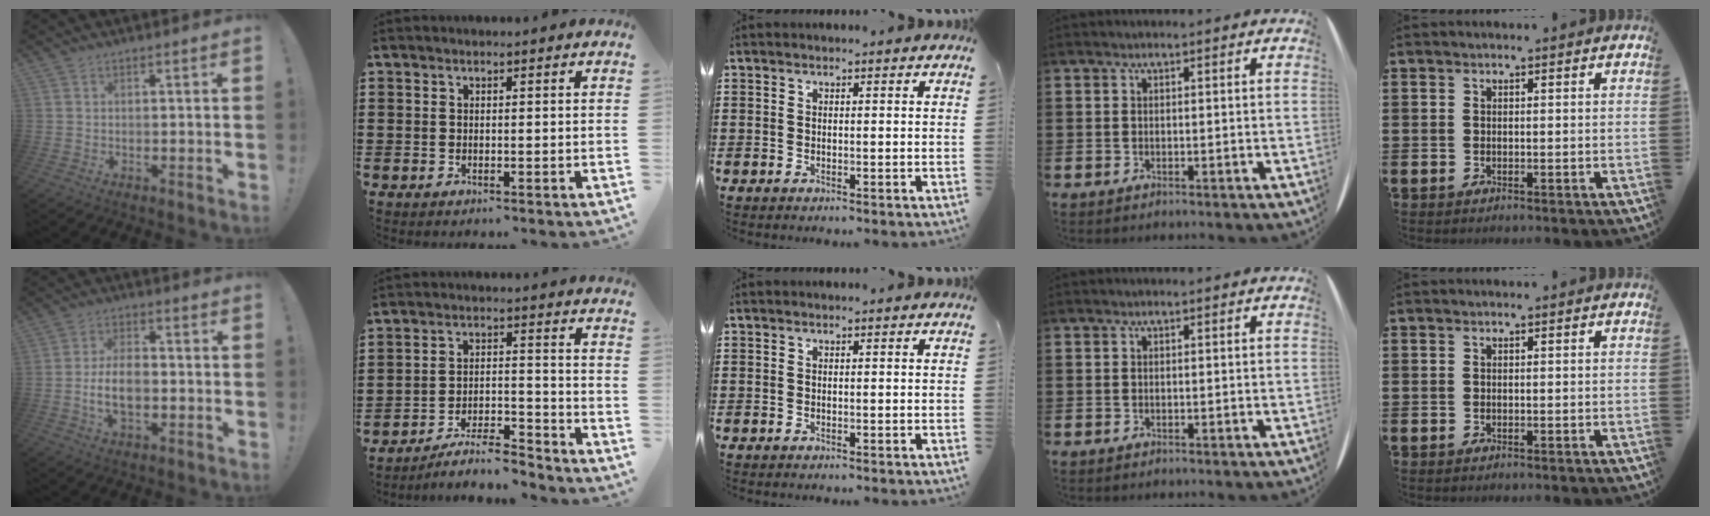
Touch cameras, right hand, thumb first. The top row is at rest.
{"thumb": {"total": 8.8, "force": [-2.1, 5.0, 6.9], "torque": [-0.134, 0.007, -0.038]}, "index": {"total": 6.4, "force": [-5.8, 0.9, 2.6], "torque": [-0.054, 0.004, -0.113]}}